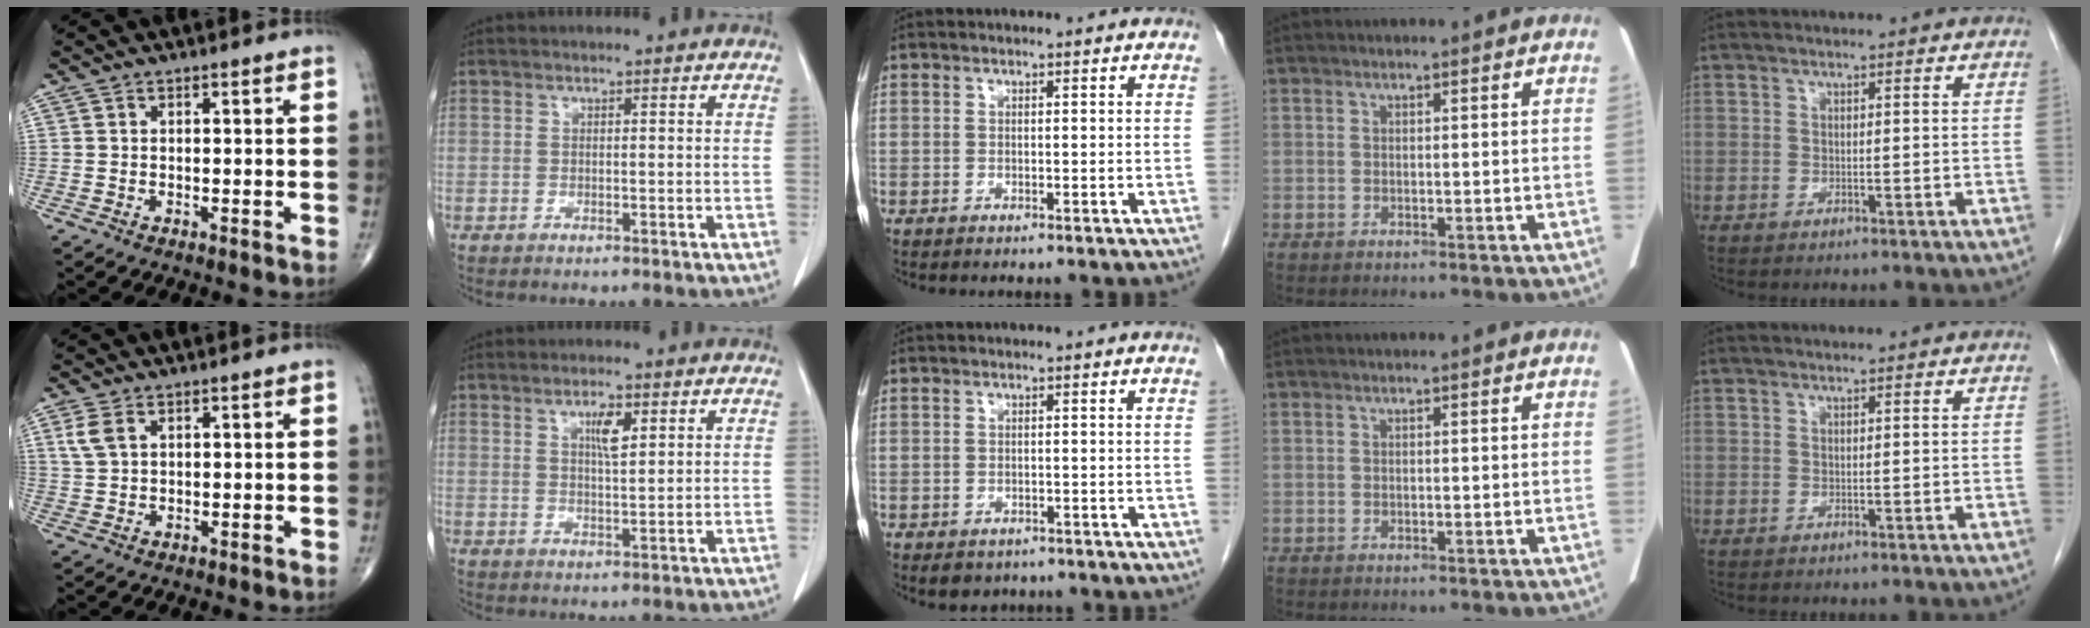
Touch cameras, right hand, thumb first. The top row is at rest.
{"thumb": {"total": 3.5, "force": [1.5, 2.0, 2.4], "torque": [-0.056, 0.005, 0.038]}, "index": {"total": 3.6, "force": [1.6, 0.7, 3.1], "torque": [-0.055, -0.001, 0.028]}, "middle": {"total": 3.1, "force": [-2.4, 1.9, 0.7], "torque": [-0.007, 0.001, -0.029]}}